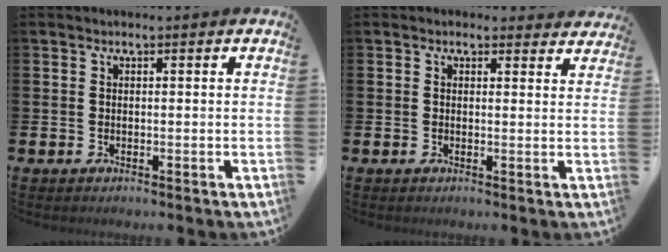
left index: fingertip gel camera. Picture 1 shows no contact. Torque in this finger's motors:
{"motor_torque": [0.88, -1.26, -0.08, 0.02]}